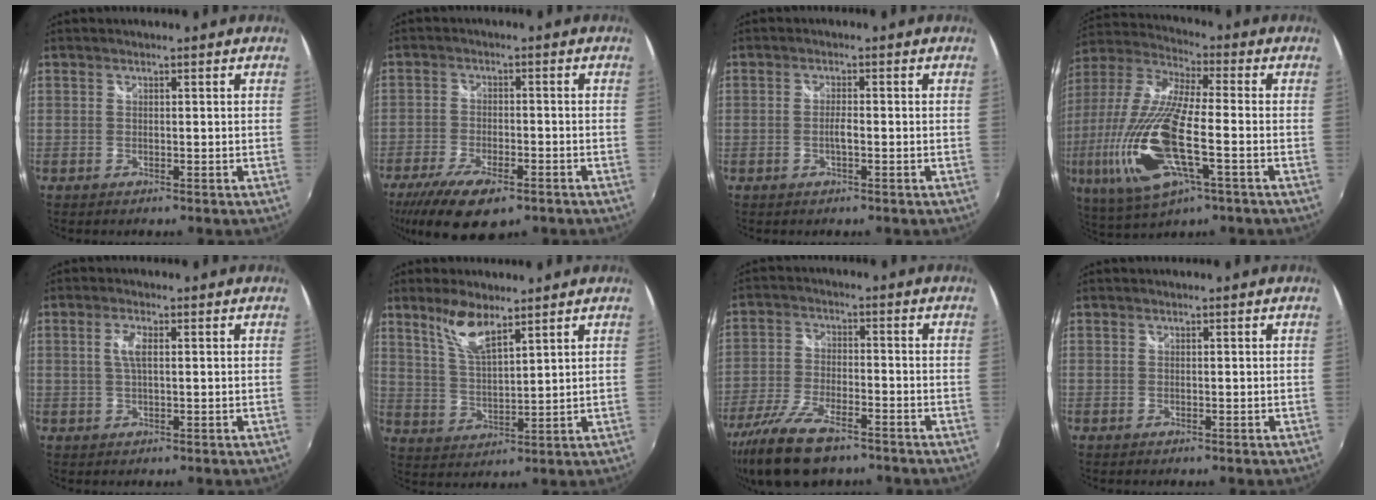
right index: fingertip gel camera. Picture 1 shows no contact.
{"total": 13.1, "force": [-8.7, 4.7, 8.6], "torque": [-0.192, -0.043, -0.147]}
{"total": 1.9, "force": [-0.7, 0.2, 1.8], "torque": [-0.035, 0.000, -0.014]}
{"total": 23.3, "force": [-6.7, 6.9, 21.2], "torque": [-0.445, -0.044, -0.127]}
{"total": 2.8, "force": [0.5, 0.8, 2.7], "torque": [-0.054, 0.002, 0.010]}
{"total": 7.7, "force": [5.4, 2.0, 5.1], "torque": [-0.100, 0.002, 0.112]}
{"total": 14.1, "force": [-10.4, 5.0, 8.2], "torque": [-0.191, -0.035, -0.194]}
{"total": 0.0}